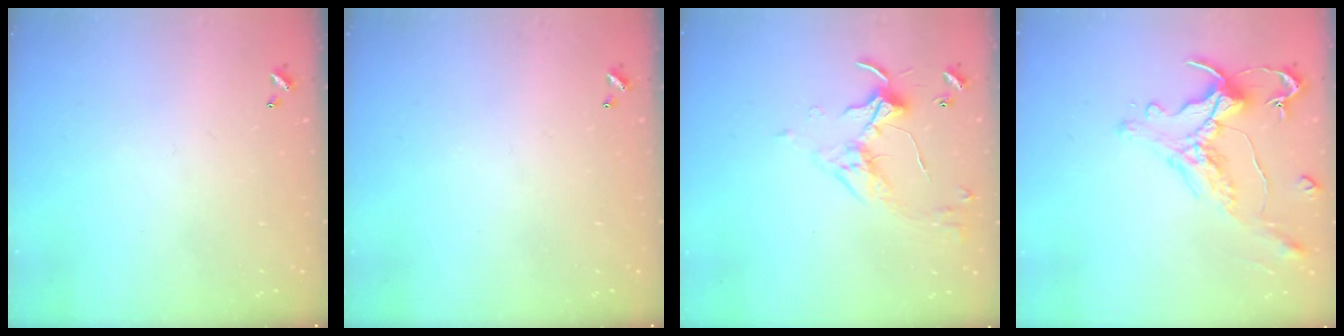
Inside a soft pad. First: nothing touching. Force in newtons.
{"total": 0.0}
{"total": 3.3, "press": 3.2, "slide": 0.7}
{"total": 0.7, "press": 0.1, "slide": 0.7}